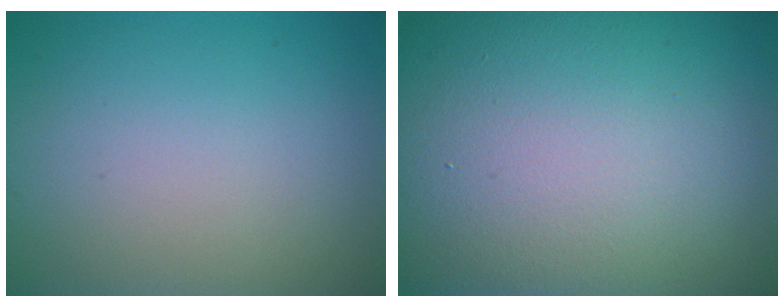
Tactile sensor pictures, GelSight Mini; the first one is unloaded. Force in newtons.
{"total": 24.8, "press": 24.8, "slide": 1.0}